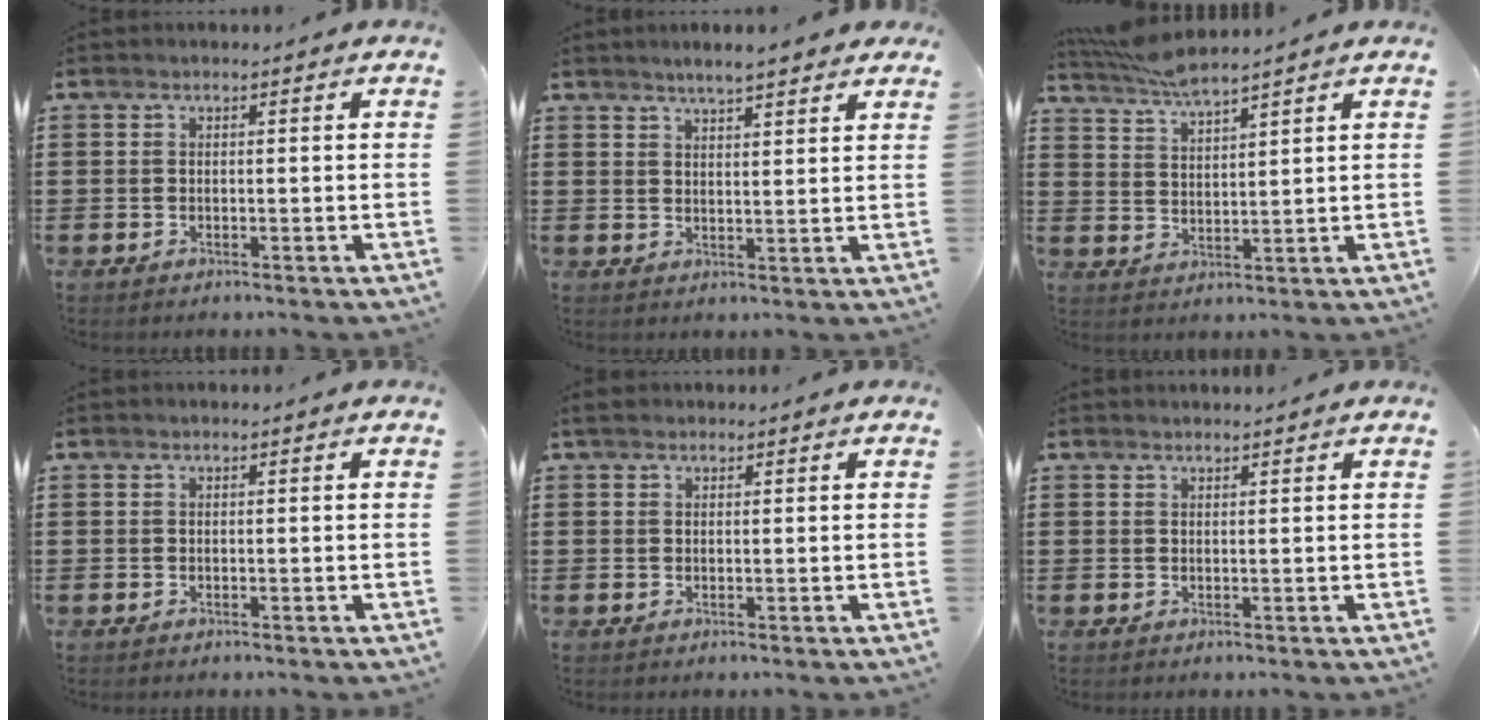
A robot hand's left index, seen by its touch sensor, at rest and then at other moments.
{"total": 3.5, "force": [3.3, 0.2, 1.3], "torque": [-0.034, -0.003, 0.058]}
{"total": 5.0, "force": [4.7, 0.0, 1.7], "torque": [-0.047, -0.015, 0.086]}
{"total": 0.0}
{"total": 1.0, "force": [0.8, 0.6, 0.4], "torque": [-0.011, 0.005, 0.014]}
{"total": 0.9, "force": [0.9, -0.1, 0.2], "torque": [-0.005, -0.002, 0.018]}